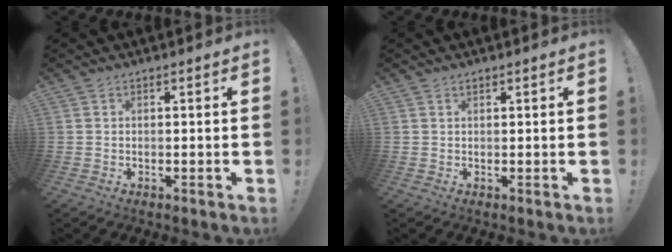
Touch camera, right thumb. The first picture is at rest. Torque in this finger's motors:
{"motor_torque": [-0.06, 0.21, 0.19, 0.05, 0.00]}